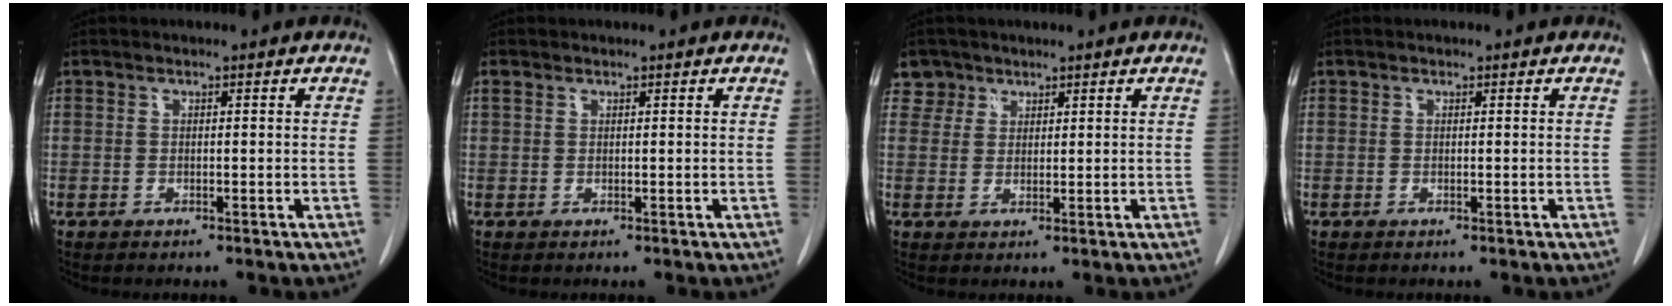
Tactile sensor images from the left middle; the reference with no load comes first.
{"total": 0.8, "force": [0.6, 0.5, 0.3], "torque": [-0.009, 0.010, 0.013]}
{"total": 3.0, "force": [2.0, 2.2, -0.5], "torque": [0.020, 0.002, 0.032]}
{"total": 0.0}